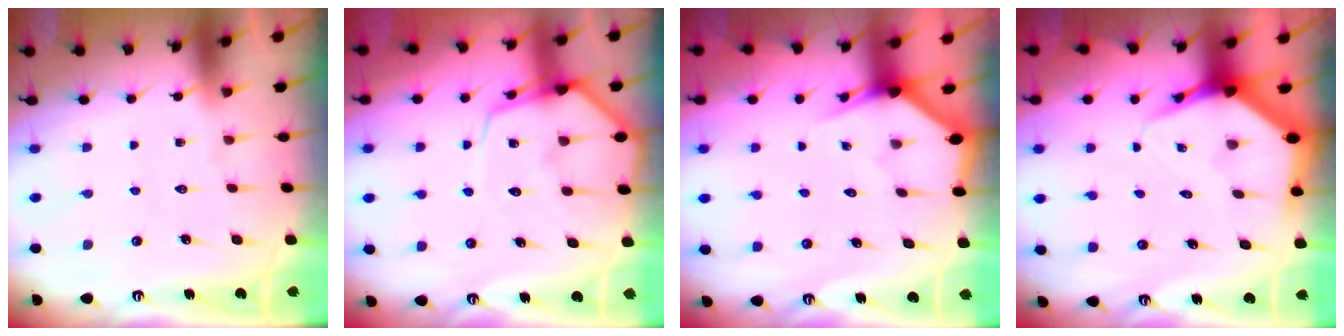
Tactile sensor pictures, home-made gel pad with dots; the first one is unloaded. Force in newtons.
{"total": 9.0, "press": 8.9, "slide": 1.0}
{"total": 2.9, "press": 2.9, "slide": 0.1}
{"total": 5.8, "press": 5.8, "slide": 0.3}